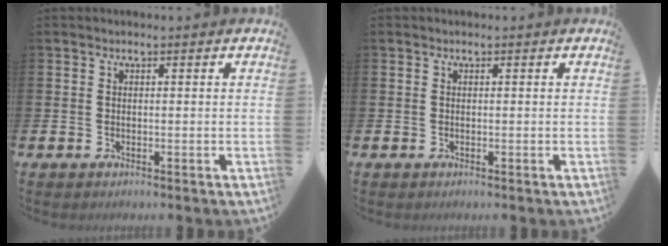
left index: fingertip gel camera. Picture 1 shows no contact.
{"total": 0.0}